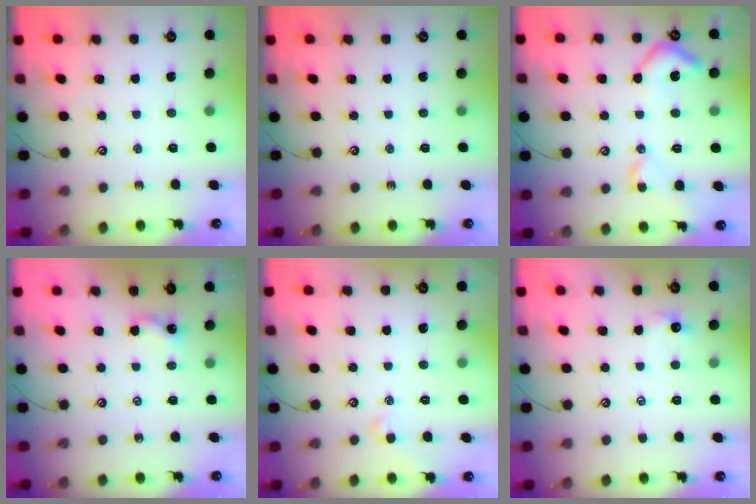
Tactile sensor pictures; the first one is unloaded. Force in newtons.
{"total": 0.0}
{"total": 5.8, "press": 5.6, "slide": 1.2}
{"total": 1.7, "press": 1.6, "slide": 0.3}
{"total": 0.9, "press": 0.7, "slide": 0.5}
{"total": 0.7, "press": 0.6, "slide": 0.3}